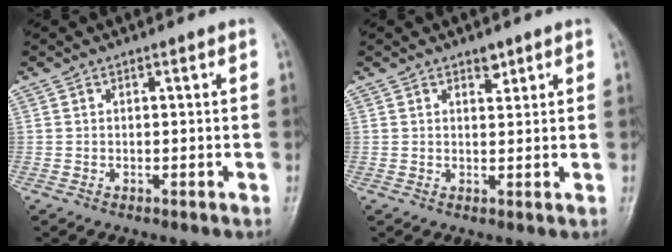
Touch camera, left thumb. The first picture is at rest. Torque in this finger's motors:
{"motor_torque": [2.13, 1.56, 0.16, -0.09, 0.02]}